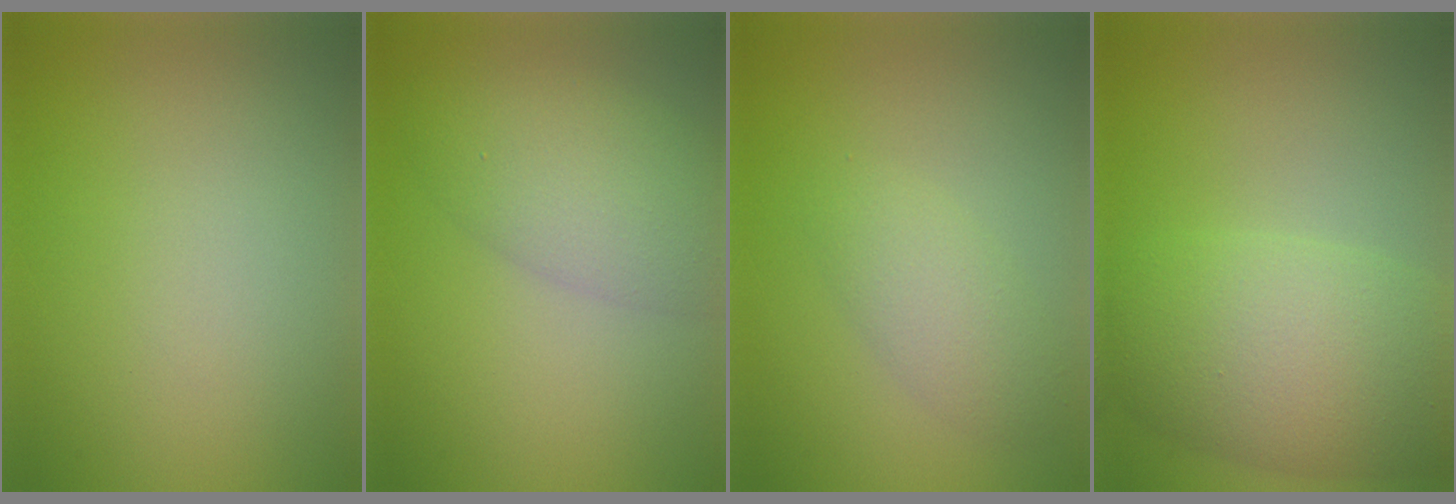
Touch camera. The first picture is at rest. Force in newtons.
{"total": 5.3, "press": 5.3, "slide": 0.2}
{"total": 2.5, "press": 2.5, "slide": 0.0}
{"total": 8.5, "press": 8.5, "slide": 0.2}